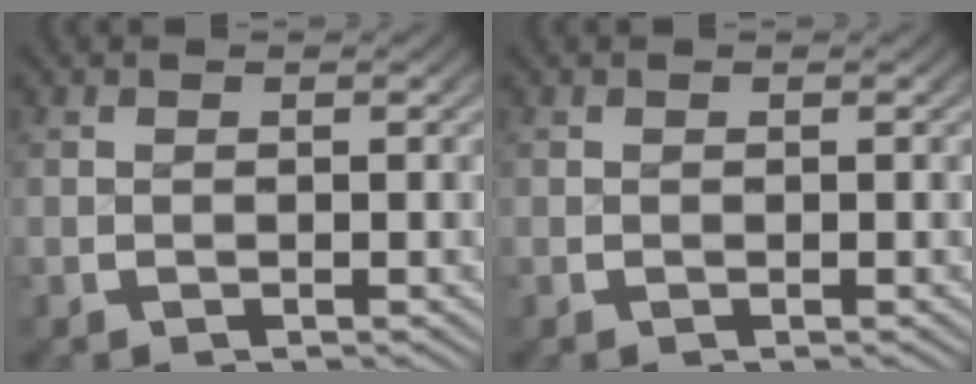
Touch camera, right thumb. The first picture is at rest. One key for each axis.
{"total": 0.0}